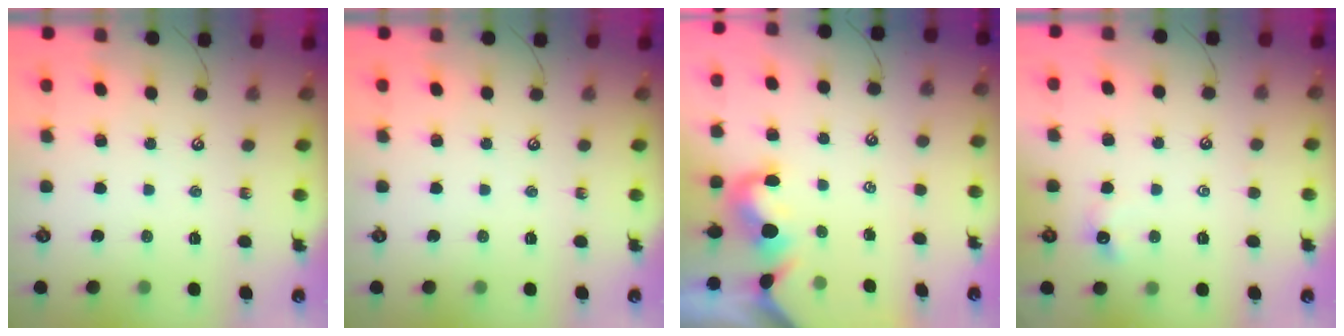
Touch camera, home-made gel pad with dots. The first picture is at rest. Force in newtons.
{"total": 0.0}
{"total": 1.2, "press": 1.0, "slide": 0.7}
{"total": 0.7, "press": 0.6, "slide": 0.4}